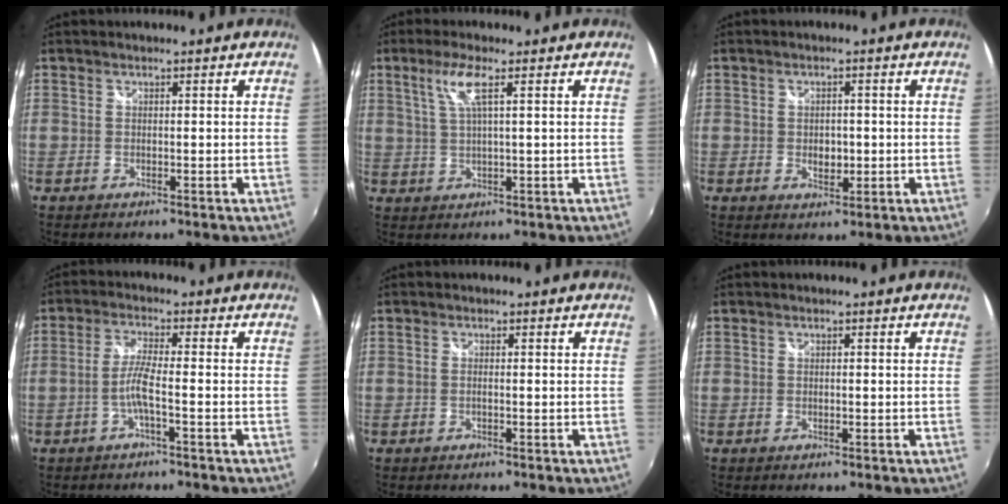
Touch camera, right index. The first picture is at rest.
{"total": 4.9, "force": [2.1, 0.0, 4.4], "torque": [-0.090, 0.001, 0.045]}
{"total": 3.3, "force": [-0.4, 2.4, 2.3], "torque": [-0.034, -0.003, -0.006]}
{"total": 4.2, "force": [-1.7, -0.2, 3.9], "torque": [-0.087, 0.003, -0.033]}
{"total": 0.9, "force": [-0.2, 0.1, 0.8], "torque": [-0.017, 0.001, -0.006]}
{"total": 0.0}